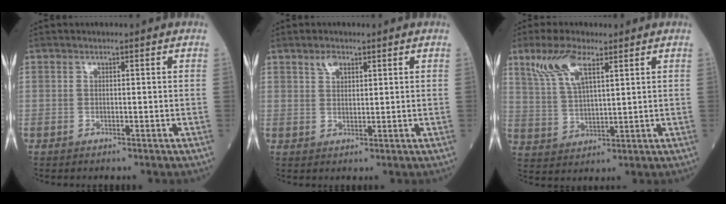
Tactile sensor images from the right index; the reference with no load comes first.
{"total": 2.3, "force": [1.6, 1.1, 1.2], "torque": [-0.025, 0.004, 0.034]}
{"total": 8.1, "force": [4.9, 2.2, 6.1], "torque": [-0.137, 0.012, 0.106]}